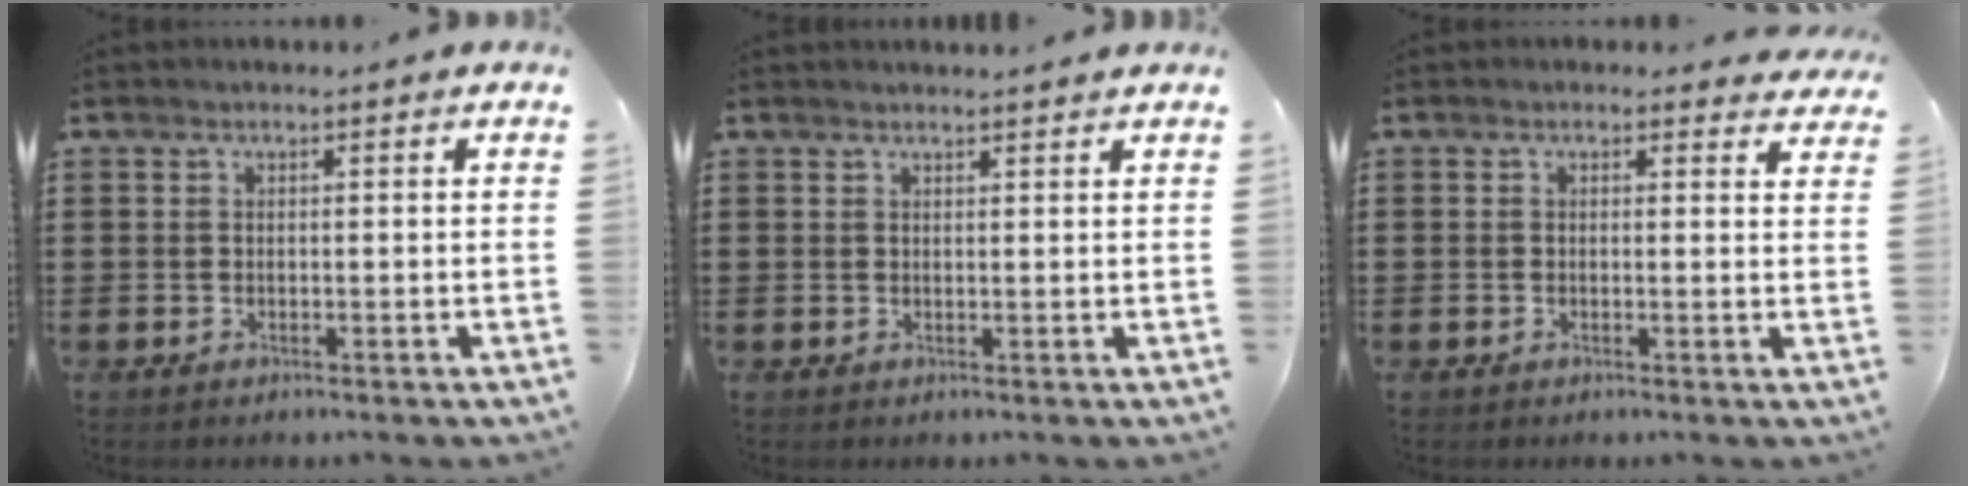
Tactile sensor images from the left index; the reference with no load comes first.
{"total": 1.2, "force": [1.2, -0.1, 0.2], "torque": [-0.006, -0.002, 0.023]}
{"total": 1.0, "force": [0.6, 0.8, 0.2], "torque": [0.000, 0.002, 0.009]}